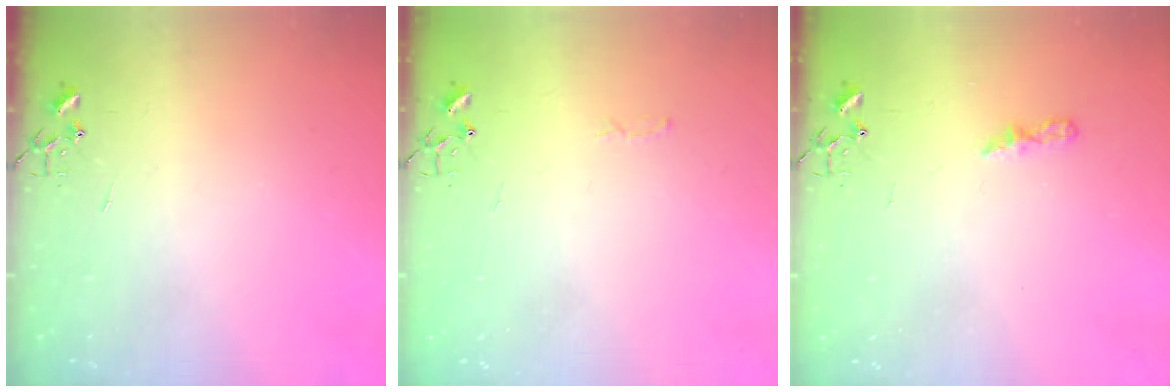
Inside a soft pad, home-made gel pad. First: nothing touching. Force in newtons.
{"total": 2.8, "press": 2.8, "slide": 0.4}
{"total": 5.3, "press": 5.3, "slide": 0.6}